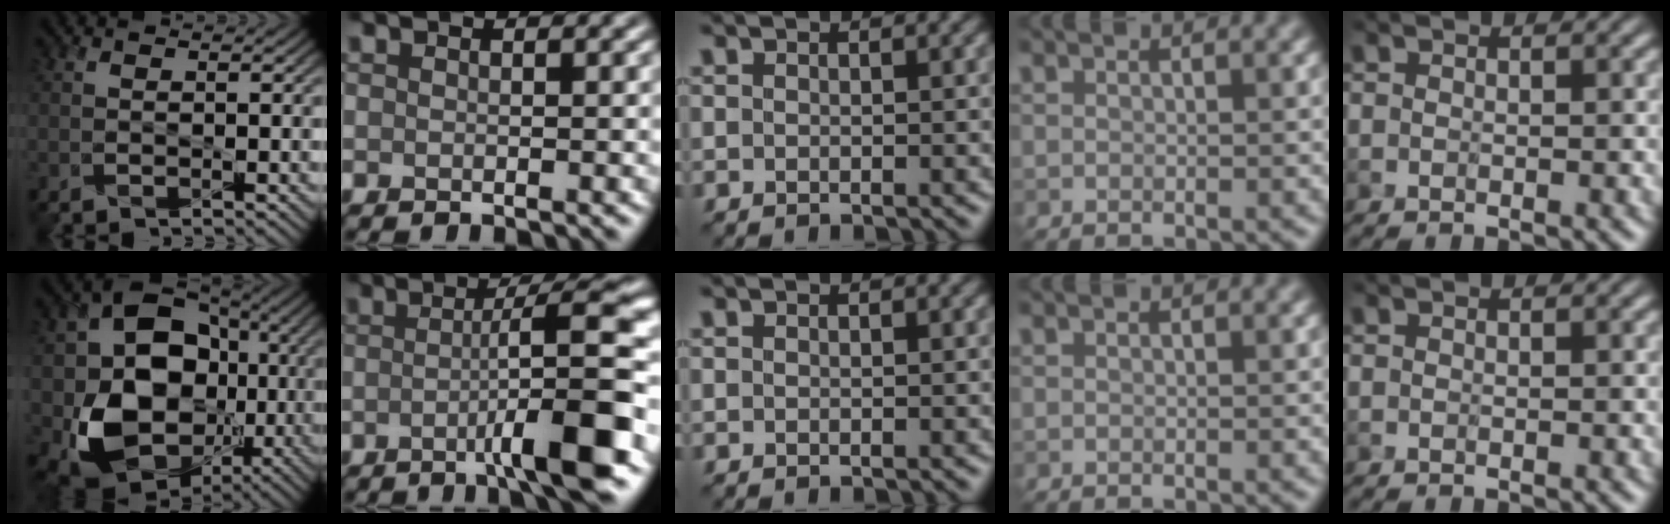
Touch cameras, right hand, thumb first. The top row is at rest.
{"thumb": {"total": 16.7, "force": [-2.5, 13.3, 9.8], "torque": [-0.175, -0.040, -0.033]}, "index": {"total": 8.8, "force": [-2.0, 1.0, 8.5], "torque": [-0.109, 0.008, -0.043]}}